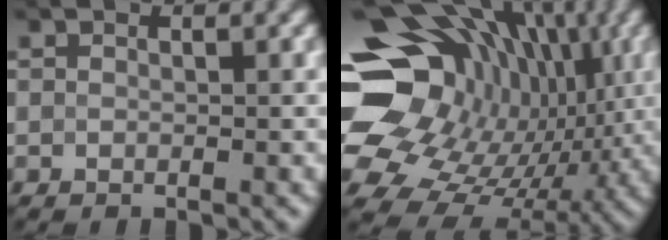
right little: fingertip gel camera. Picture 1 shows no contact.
{"total": 19.3, "force": [1.8, 15.7, 11.1], "torque": [-0.197, -0.003, 0.053]}